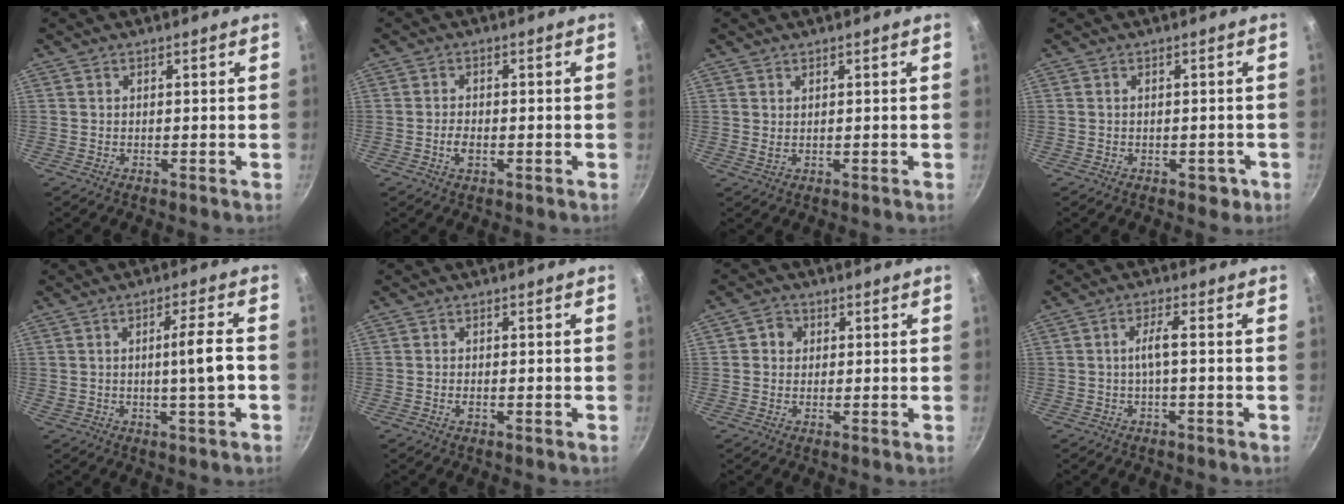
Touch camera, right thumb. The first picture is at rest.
{"total": 2.9, "force": [-0.9, 1.6, 2.3], "torque": [-0.045, 0.006, -0.019]}
{"total": 1.1, "force": [0.6, 0.5, 0.8], "torque": [-0.011, -0.010, 0.011]}
{"total": 2.8, "force": [-1.0, 1.8, 1.8], "torque": [-0.004, 0.018, -0.003]}
{"total": 6.3, "force": [-0.8, 0.3, 6.2], "torque": [-0.097, 0.011, -0.008]}
{"total": 1.2, "force": [-0.4, 0.6, 0.9], "torque": [-0.021, 0.003, -0.009]}
{"total": 3.2, "force": [0.6, 3.0, 1.1], "torque": [0.004, 0.001, 0.003]}
{"total": 3.2, "force": [-0.5, 0.4, 3.1], "torque": [-0.068, 0.014, -0.009]}